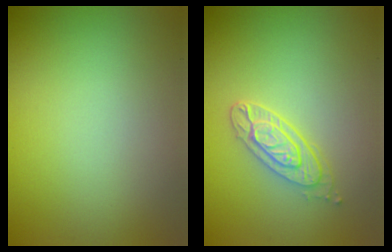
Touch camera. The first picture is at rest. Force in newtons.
{"total": 2.9, "press": 2.5, "slide": 1.5}